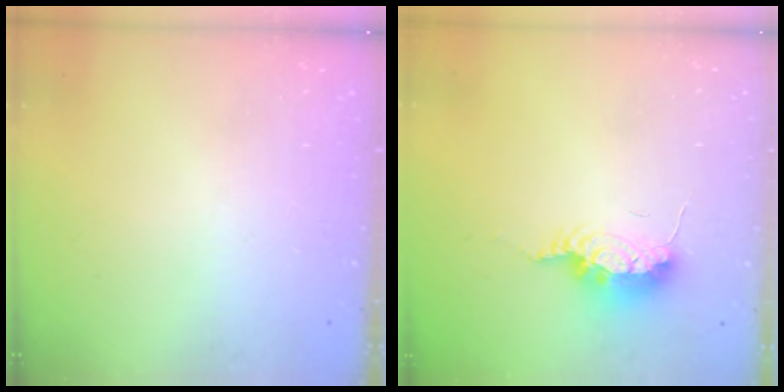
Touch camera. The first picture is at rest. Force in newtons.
{"total": 12.0, "press": 9.0, "slide": 8.0}